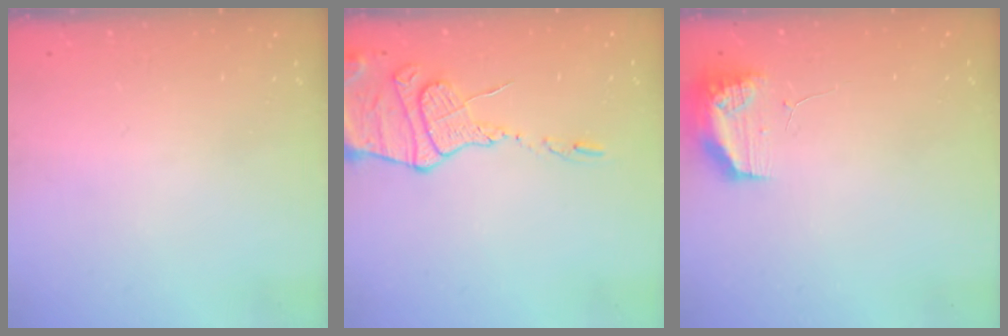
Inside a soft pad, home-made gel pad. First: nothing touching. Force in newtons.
{"total": 14.4, "press": 14.4, "slide": 1.4}
{"total": 9.7, "press": 9.6, "slide": 1.5}